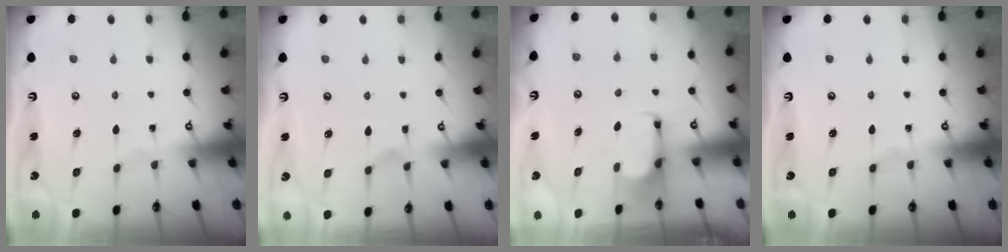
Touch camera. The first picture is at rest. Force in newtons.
{"total": 2.1, "press": 1.8, "slide": 1.2}
{"total": 2.8, "press": 2.8, "slide": 0.5}
{"total": 0.0}